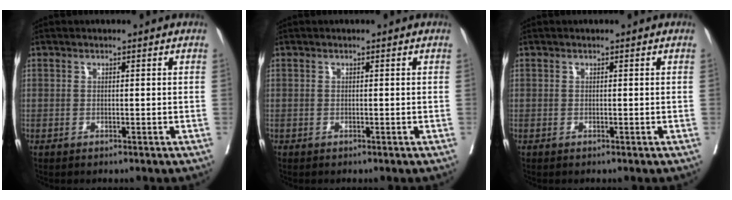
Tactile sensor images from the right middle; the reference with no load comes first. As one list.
[{"total": 0.0}, {"total": 0.0}]